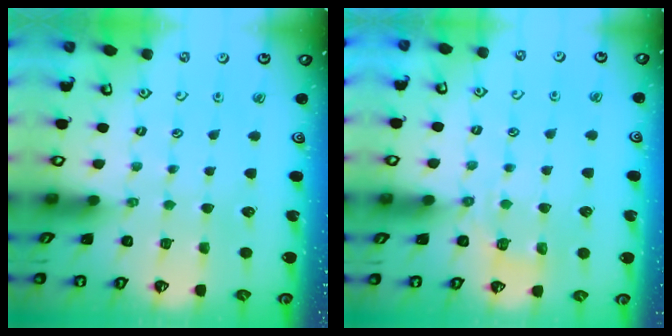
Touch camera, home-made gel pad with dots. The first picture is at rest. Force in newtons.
{"total": 5.1, "press": 4.8, "slide": 1.5}